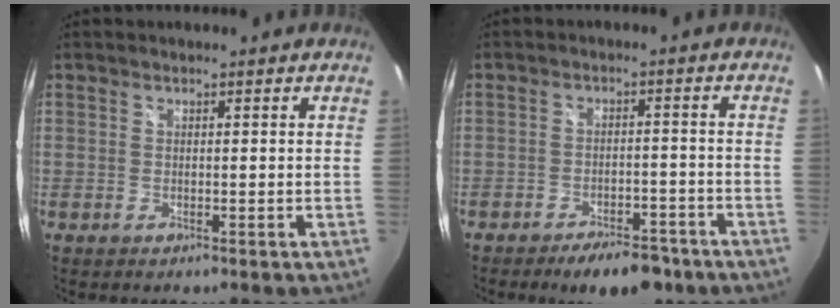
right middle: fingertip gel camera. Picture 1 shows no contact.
{"total": 9.1, "force": [-7.0, 3.6, 4.5], "torque": [-0.091, 0.001, -0.094]}